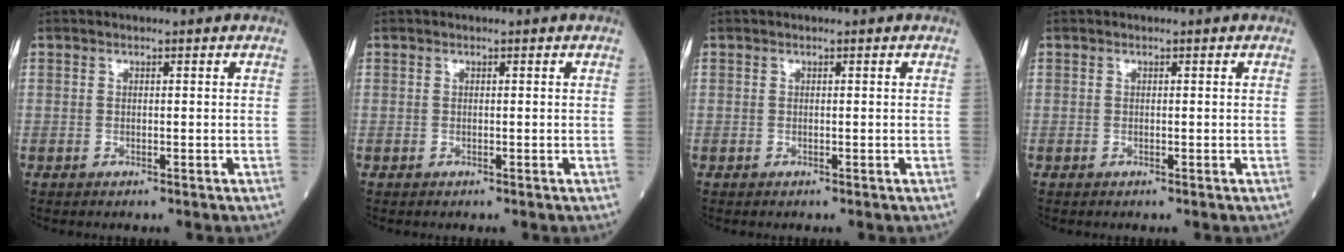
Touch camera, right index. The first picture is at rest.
{"total": 0.0}
{"total": 0.0}
{"total": 0.0}